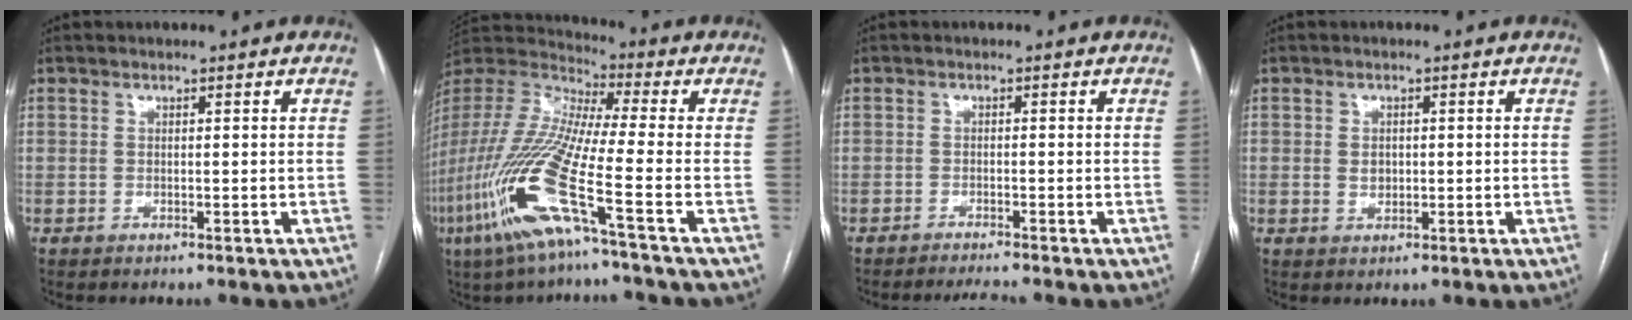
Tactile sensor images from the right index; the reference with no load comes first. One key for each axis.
{"total": 18.1, "fx": -7.6, "fy": 0.2, "fz": 16.5, "tx": -0.374, "ty": -0.034, "tz": -0.160}
{"total": 2.1, "fx": -1.9, "fy": -0.7, "fz": 0.4, "tx": -0.014, "ty": -0.012, "tz": -0.033}
{"total": 2.2, "fx": 0.0, "fy": 1.7, "fz": 1.4, "tx": -0.024, "ty": 0.001, "tz": 0.004}